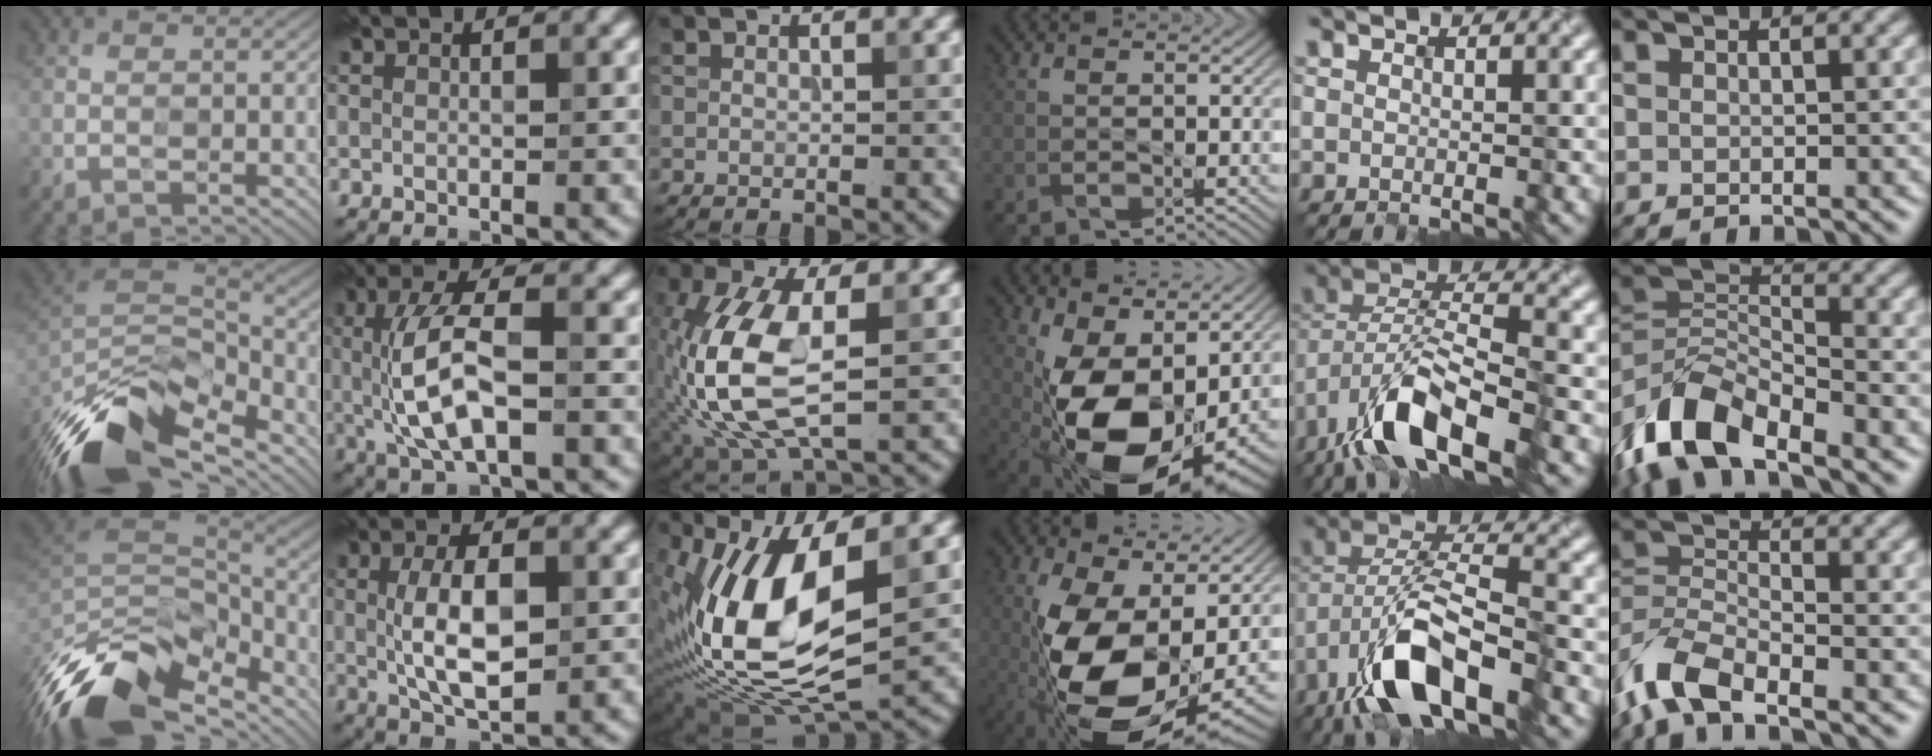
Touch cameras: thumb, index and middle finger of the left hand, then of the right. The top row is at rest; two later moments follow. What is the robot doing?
{"motion": "insert", "object": "ethernet cable"}